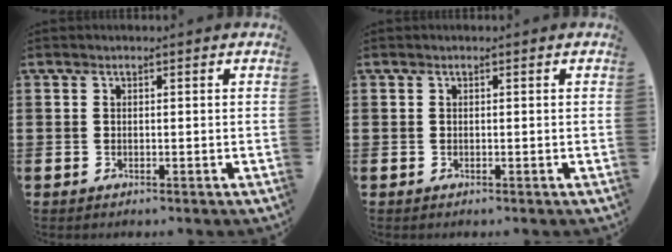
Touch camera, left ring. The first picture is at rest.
{"total": 0.0}